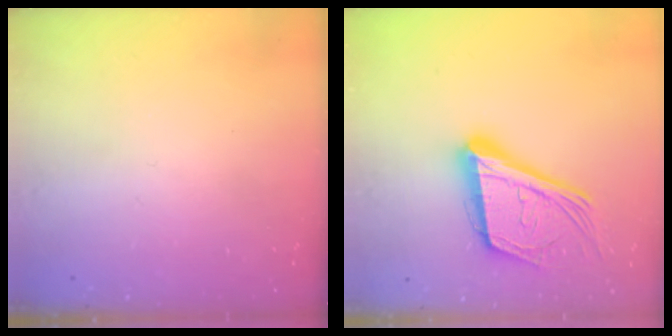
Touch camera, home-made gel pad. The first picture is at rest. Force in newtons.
{"total": 23.2, "press": 22.7, "slide": 5.0}